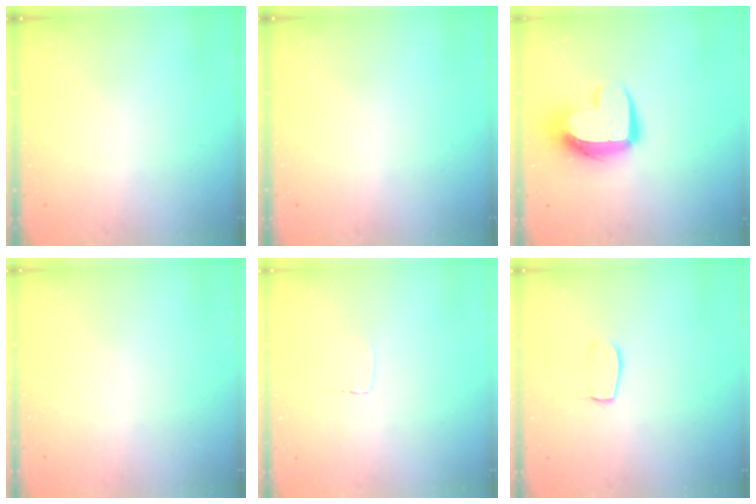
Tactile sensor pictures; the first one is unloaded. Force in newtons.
{"total": 0.0}
{"total": 12.3, "press": 12.3, "slide": 0.9}
{"total": 0.0}
{"total": 2.6, "press": 2.6, "slide": 0.1}
{"total": 7.1, "press": 7.1, "slide": 0.3}